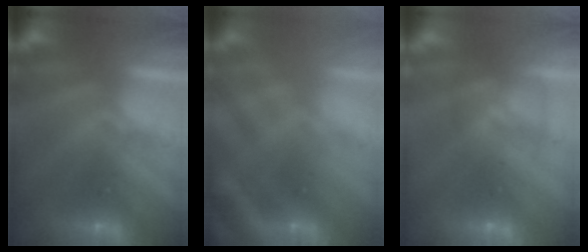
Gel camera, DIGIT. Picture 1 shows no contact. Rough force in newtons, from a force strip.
{"total": 2.9}
{"total": 6.9}